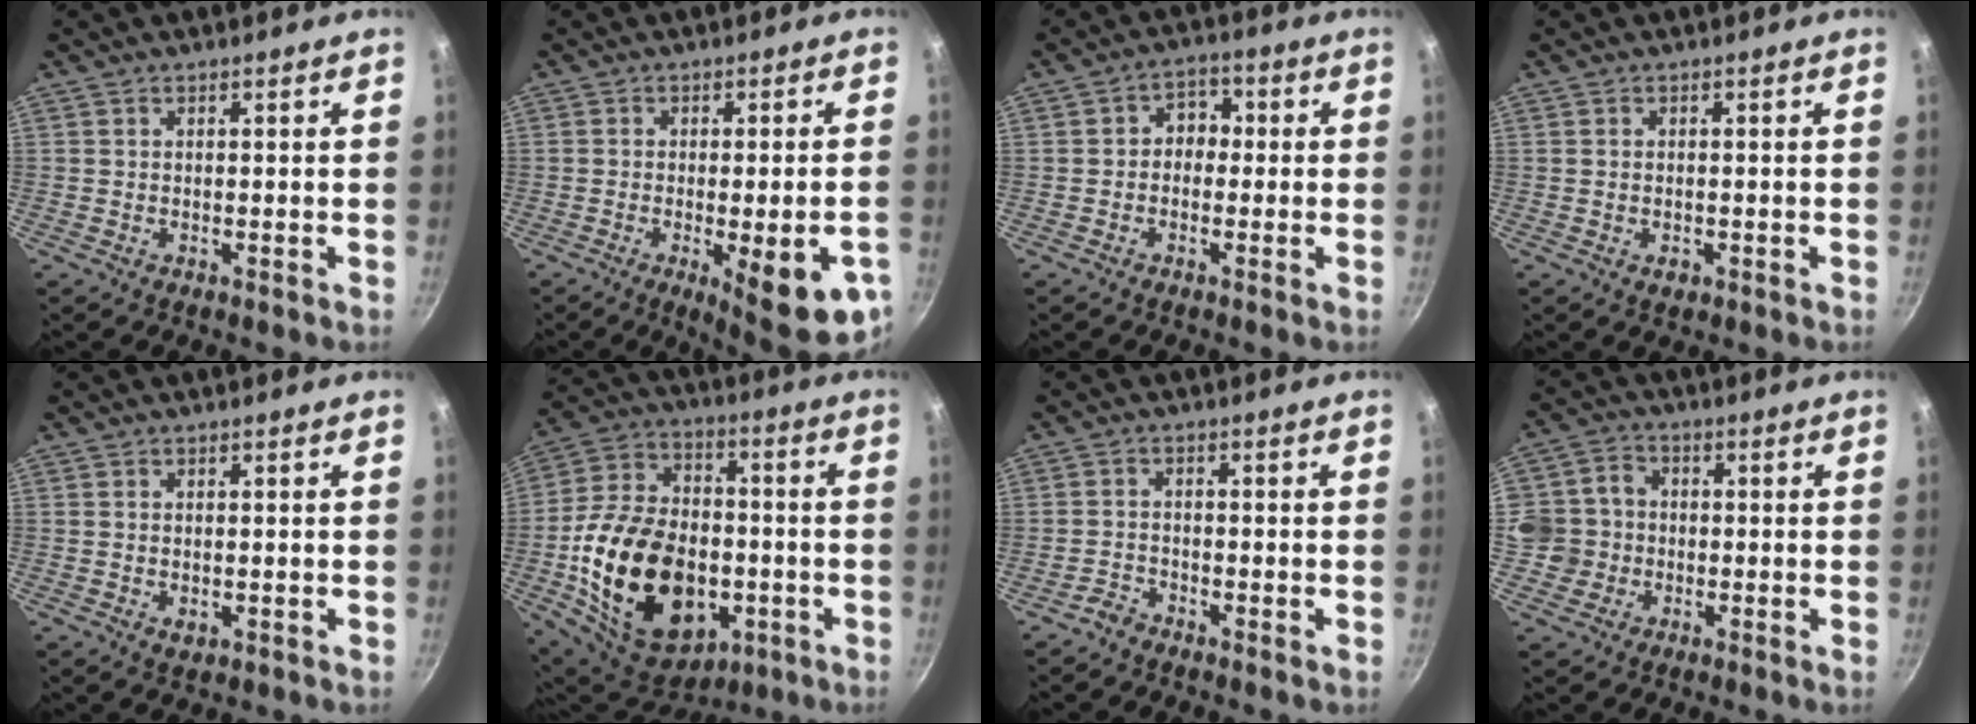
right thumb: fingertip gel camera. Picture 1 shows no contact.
{"total": 14.9, "force": [-5.5, 4.0, 13.3], "torque": [-0.148, 0.004, -0.062]}
{"total": 4.6, "force": [-0.4, 3.7, 2.6], "torque": [-0.002, 0.016, -0.017]}
{"total": 1.7, "force": [-0.6, 1.1, 1.1], "torque": [-0.016, 0.000, -0.010]}
{"total": 1.9, "force": [-0.2, 1.4, 1.4], "torque": [-0.021, -0.004, -0.001]}
{"total": 27.9, "force": [-5.8, 18.5, 20.1], "torque": [-0.332, 0.030, -0.083]}
{"total": 2.0, "force": [-1.9, 0.7, 0.4], "torque": [-0.009, 0.017, -0.041]}
{"total": 7.4, "force": [-1.1, 7.0, 2.4], "torque": [-0.005, 0.017, -0.033]}